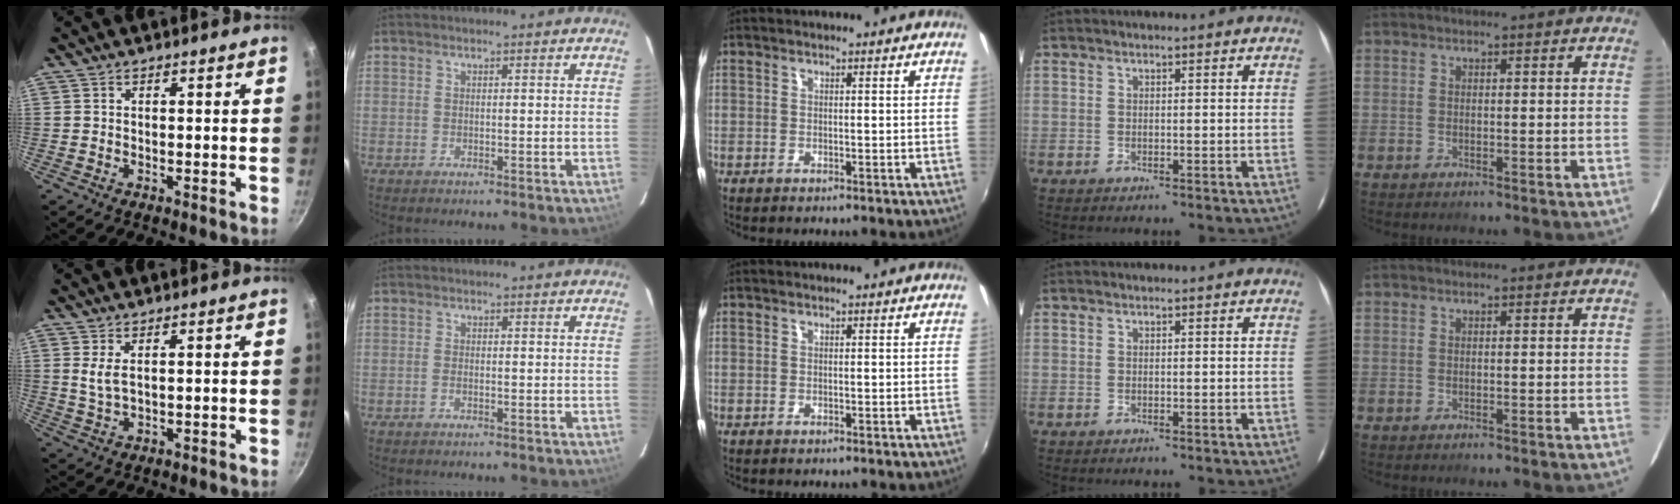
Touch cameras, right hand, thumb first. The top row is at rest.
{"thumb": {"total": 3.3, "force": [1.1, 1.5, 2.8], "torque": [-0.053, -0.008, 0.025]}, "index": {"total": 0.9, "force": [-0.5, 0.4, 0.6], "torque": [-0.014, 0.000, -0.008]}}